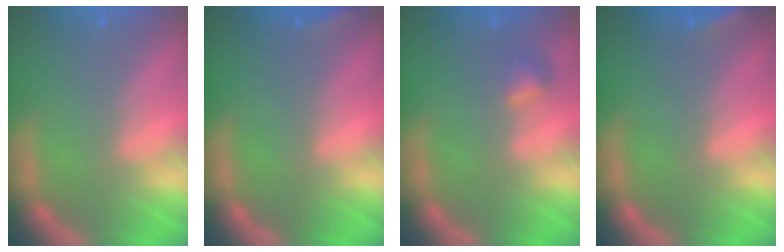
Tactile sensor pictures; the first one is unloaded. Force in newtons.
{"total": 1.4}
{"total": 1.4}
{"total": 2.4}